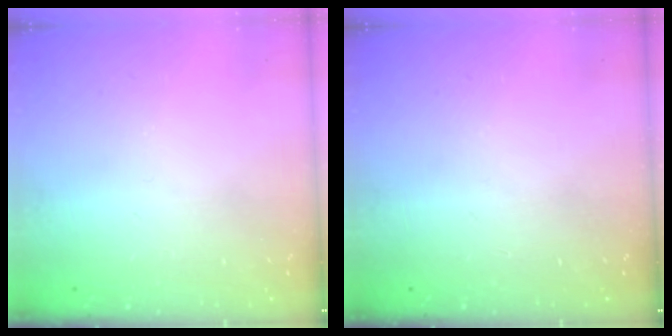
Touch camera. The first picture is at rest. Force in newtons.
{"total": 0.0}